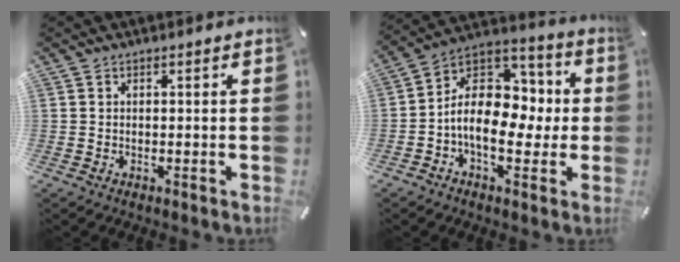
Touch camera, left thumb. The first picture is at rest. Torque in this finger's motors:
{"motor_torque": [0.23, 1.12, 1.59, 0.43, 0.22]}